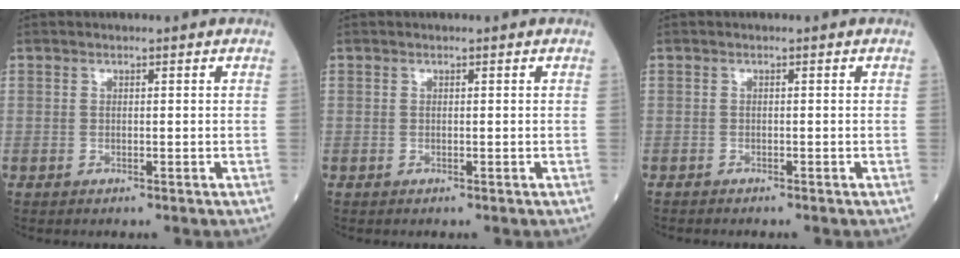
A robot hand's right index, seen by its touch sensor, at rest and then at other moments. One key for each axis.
{"total": 0.0}
{"total": 1.0, "fx": -0.9, "fy": 0.1, "fz": 0.2, "tx": -0.007, "ty": -0.002, "tz": -0.016}